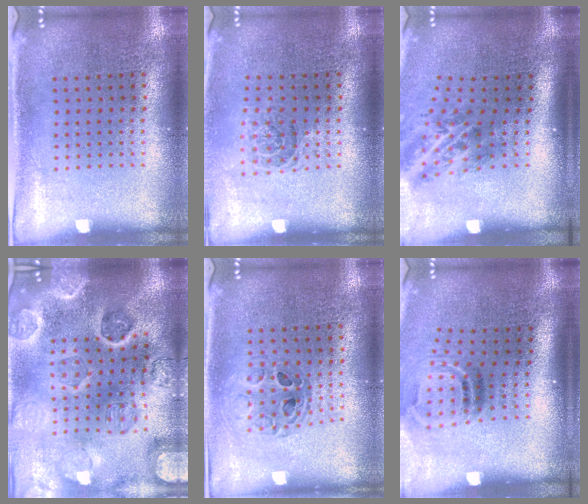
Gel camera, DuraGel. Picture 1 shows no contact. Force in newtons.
{"total": 1.1, "press": 1.0, "slide": 0.4}
{"total": 2.1, "press": 1.3, "slide": 1.6}
{"total": 4.5, "press": 4.1, "slide": 1.9}
{"total": 0.7, "press": 0.7, "slide": 0.2}
{"total": 2.0, "press": 1.2, "slide": 1.6}